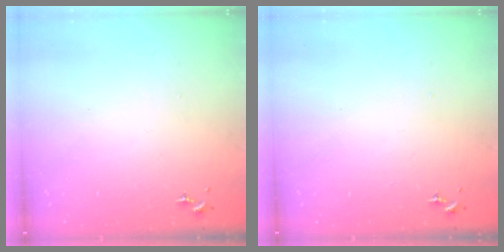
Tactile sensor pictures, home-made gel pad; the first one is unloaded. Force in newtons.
{"total": 0.0}